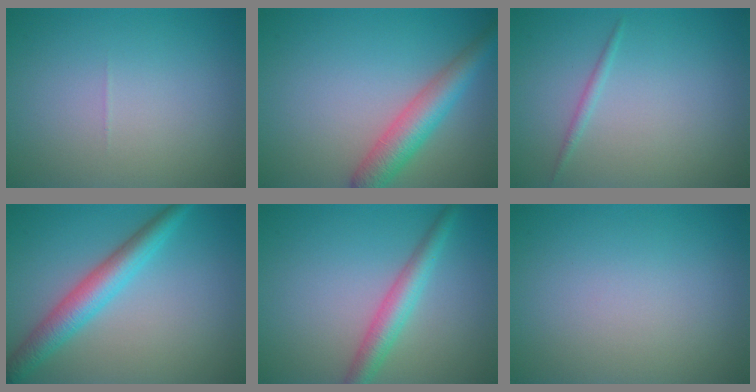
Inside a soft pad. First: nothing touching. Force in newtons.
{"total": 4.7, "press": 4.7, "slide": 0.1}
{"total": 0.8, "press": 0.8, "slide": 0.0}
{"total": 4.4, "press": 4.4, "slide": 0.1}
{"total": 3.3, "press": 3.3, "slide": 0.1}
{"total": 0.0}